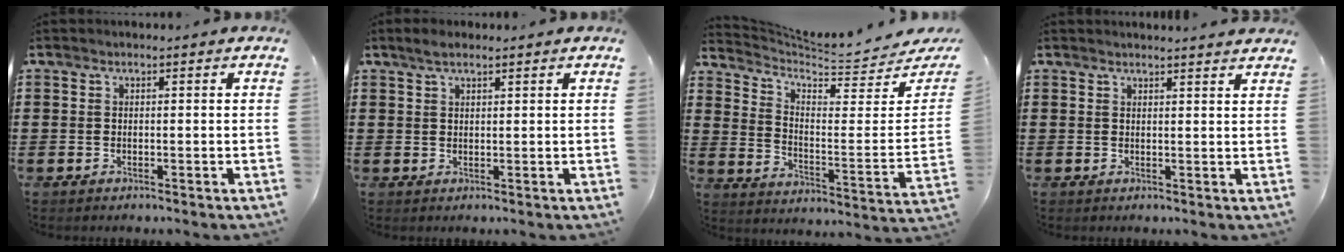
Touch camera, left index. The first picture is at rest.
{"total": 2.0, "force": [1.5, 0.6, 1.1], "torque": [-0.023, 0.003, 0.028]}
{"total": 4.7, "force": [4.2, 1.0, 1.9], "torque": [-0.057, -0.050, 0.066]}
{"total": 1.8, "force": [1.7, -0.3, 0.2], "torque": [-0.008, -0.004, 0.033]}